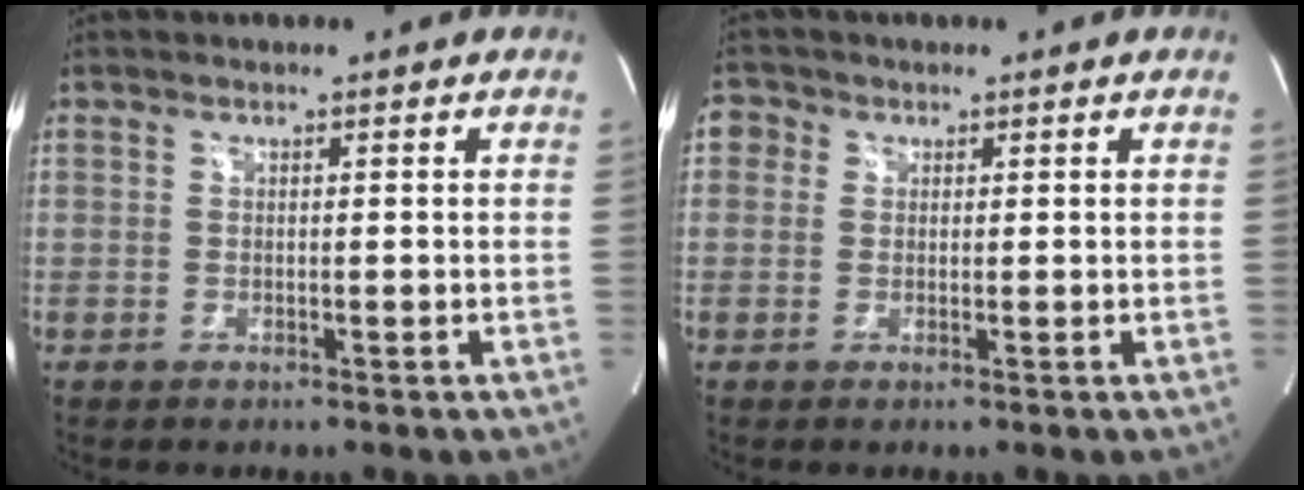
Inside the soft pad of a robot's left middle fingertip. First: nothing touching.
{"total": 2.1, "force": [0.6, 1.9, 0.5], "torque": [0.002, 0.008, 0.004]}